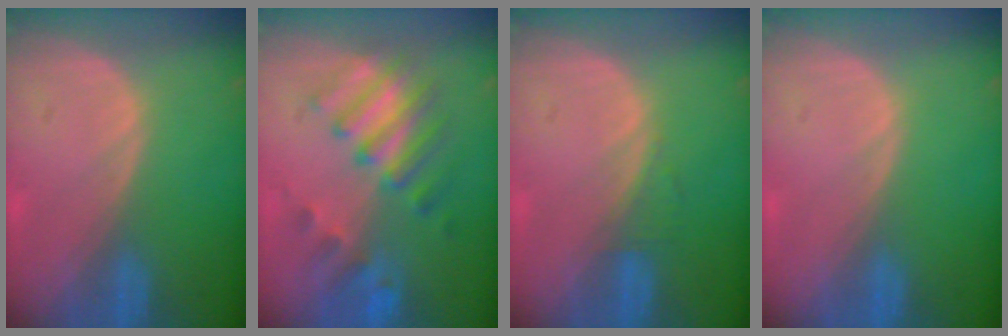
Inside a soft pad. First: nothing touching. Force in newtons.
{"total": 7.7, "press": 7.5, "slide": 1.8}
{"total": 1.2, "press": 1.2, "slide": 0.1}
{"total": 0.0}